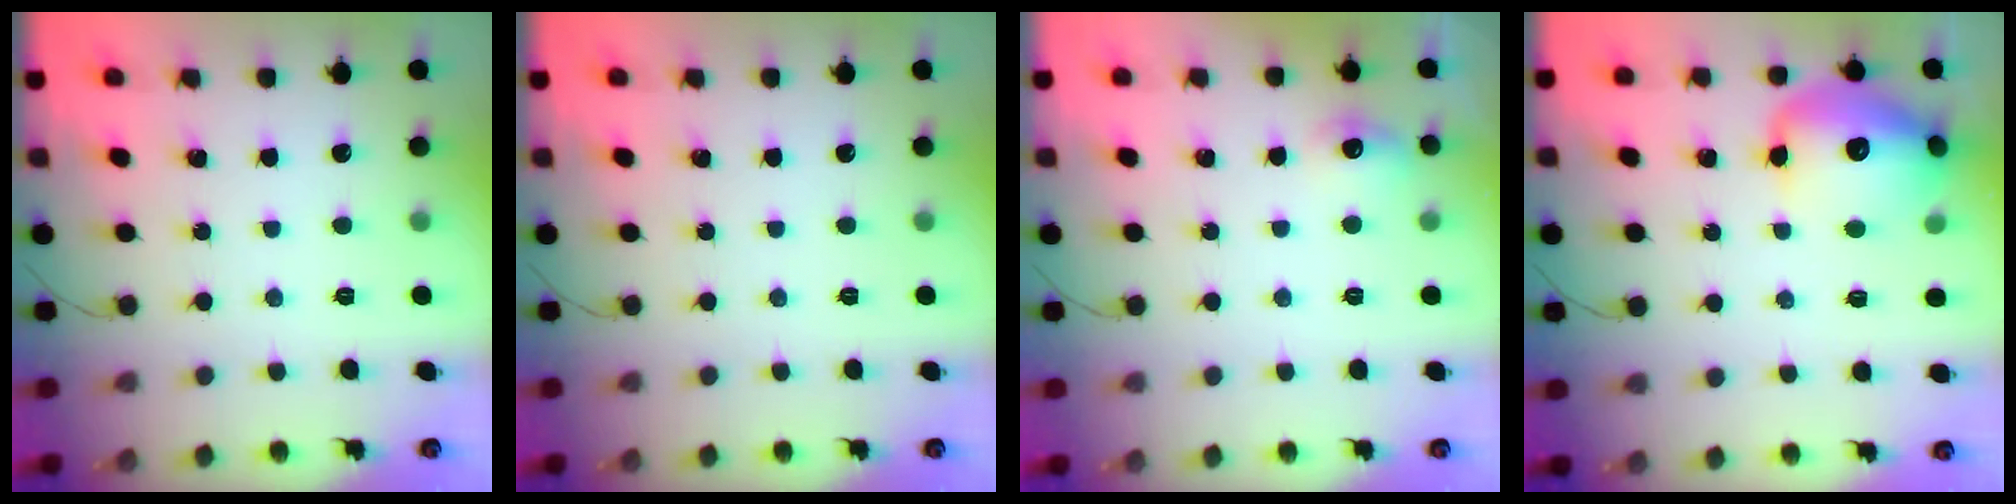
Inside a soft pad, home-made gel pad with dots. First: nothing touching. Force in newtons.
{"total": 0.0}
{"total": 6.4, "press": 6.2, "slide": 1.7}
{"total": 15.8, "press": 15.7, "slide": 2.0}